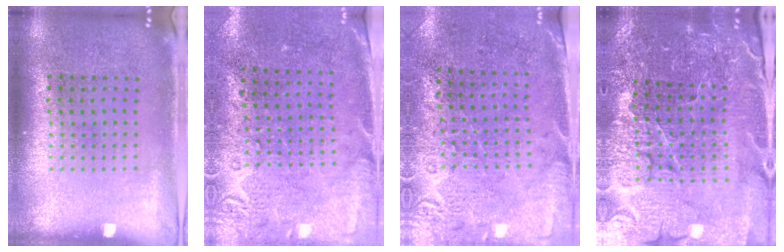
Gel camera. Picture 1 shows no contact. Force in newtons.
{"total": 2.7, "press": 2.3, "slide": 1.5}
{"total": 2.7, "press": 2.4, "slide": 1.2}
{"total": 4.6, "press": 4.4, "slide": 1.1}